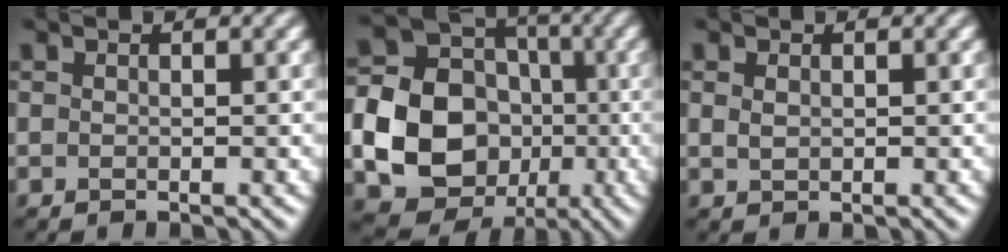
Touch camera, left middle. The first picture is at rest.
{"total": 15.6, "force": [-2.4, 13.9, 6.7], "torque": [-0.146, -0.014, -0.059]}
{"total": 0.9, "force": [0.3, 0.6, 0.6], "torque": [-0.016, -0.001, 0.008]}